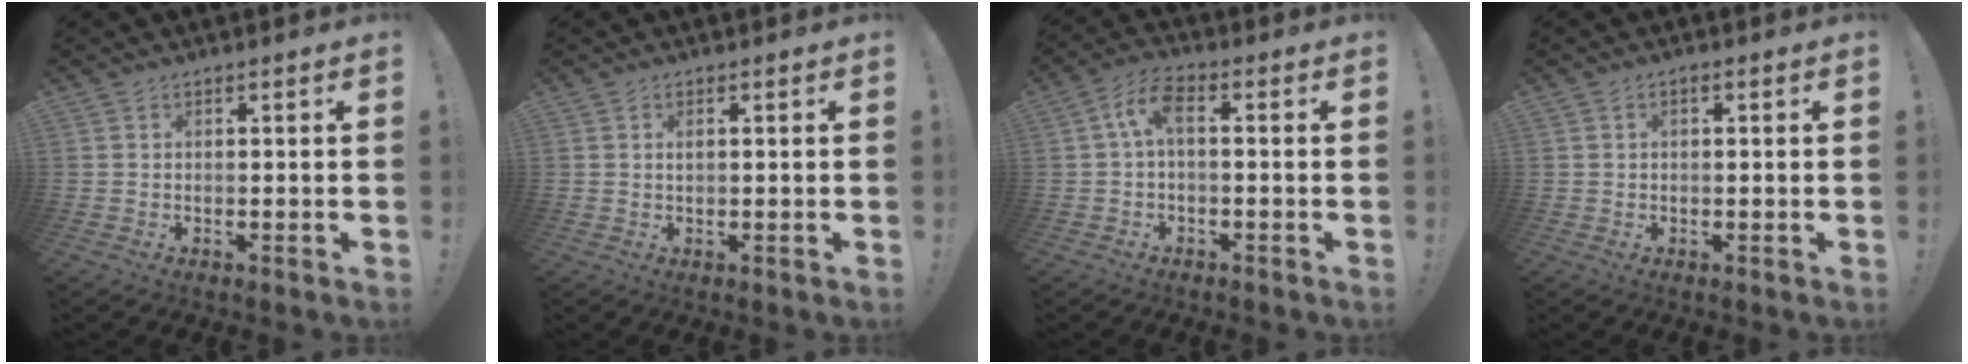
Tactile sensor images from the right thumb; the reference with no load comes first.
{"total": 0.9, "force": [0.3, 0.1, 0.8], "torque": [-0.019, 0.001, 0.006]}
{"total": 6.7, "force": [0.6, 2.4, 6.2], "torque": [-0.126, 0.001, 0.011]}
{"total": 1.1, "force": [-0.2, 0.6, 0.8], "torque": [-0.019, 0.006, -0.004]}